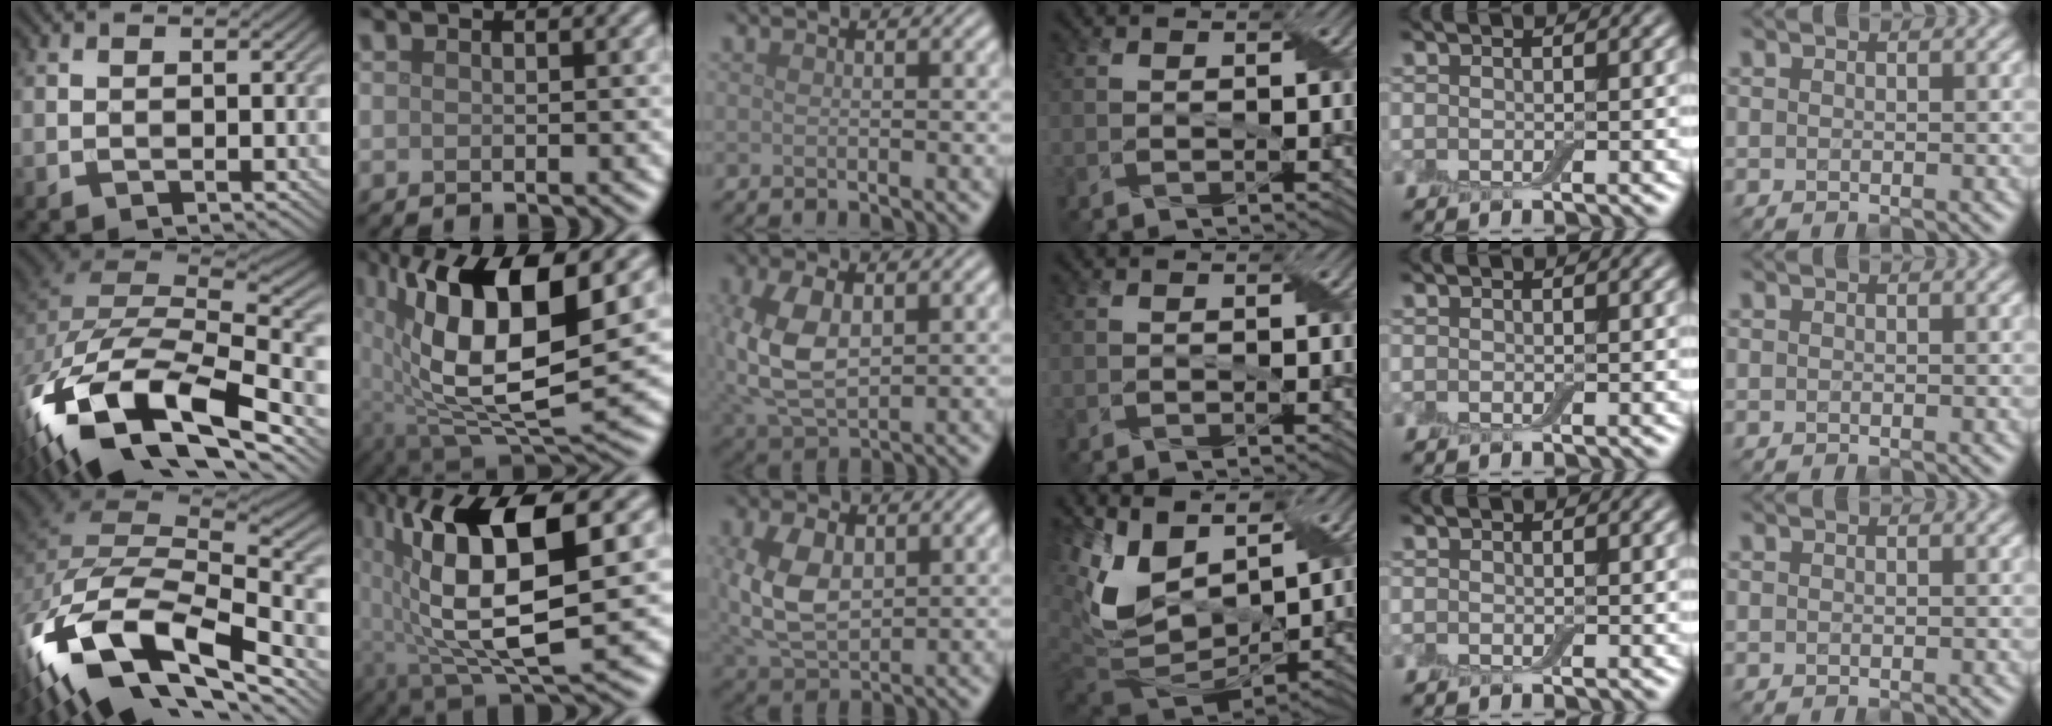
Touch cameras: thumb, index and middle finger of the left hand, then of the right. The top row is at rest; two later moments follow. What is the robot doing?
{"motion": "wrap", "object": "adhesive wrap"}